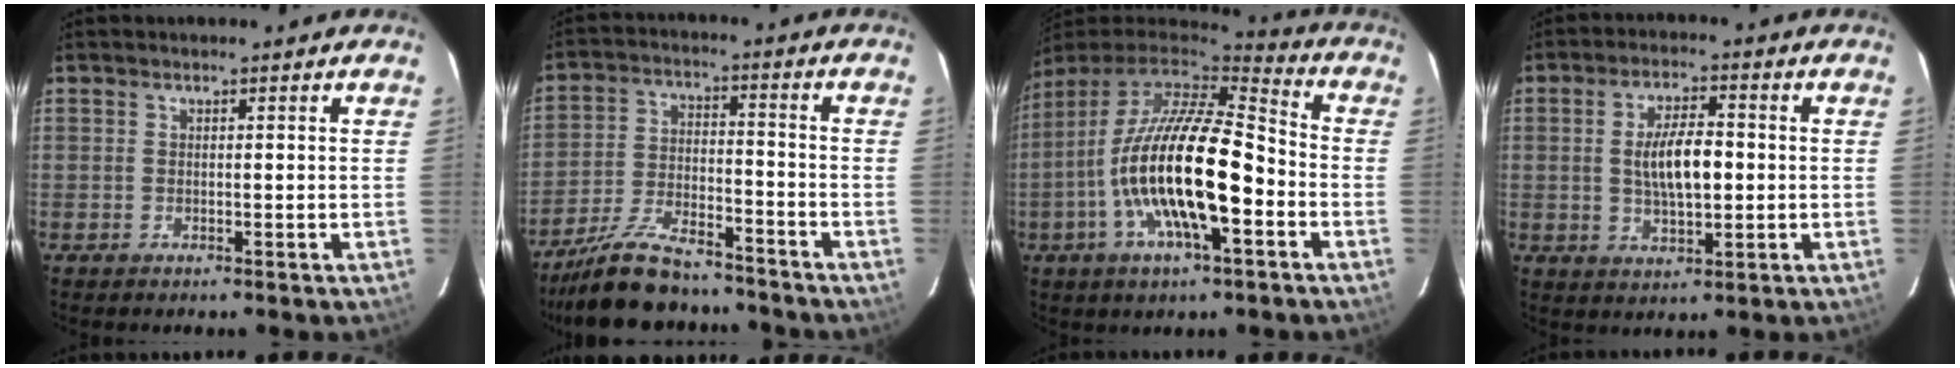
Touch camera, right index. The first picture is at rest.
{"total": 15.8, "force": [-13.6, 4.3, 6.8], "torque": [-0.148, -0.014, -0.226]}
{"total": 20.2, "force": [-5.7, 5.7, 18.5], "torque": [-0.340, -0.022, -0.109]}
{"total": 8.3, "force": [0.0, 3.3, 7.7], "torque": [-0.143, 0.004, 0.005]}